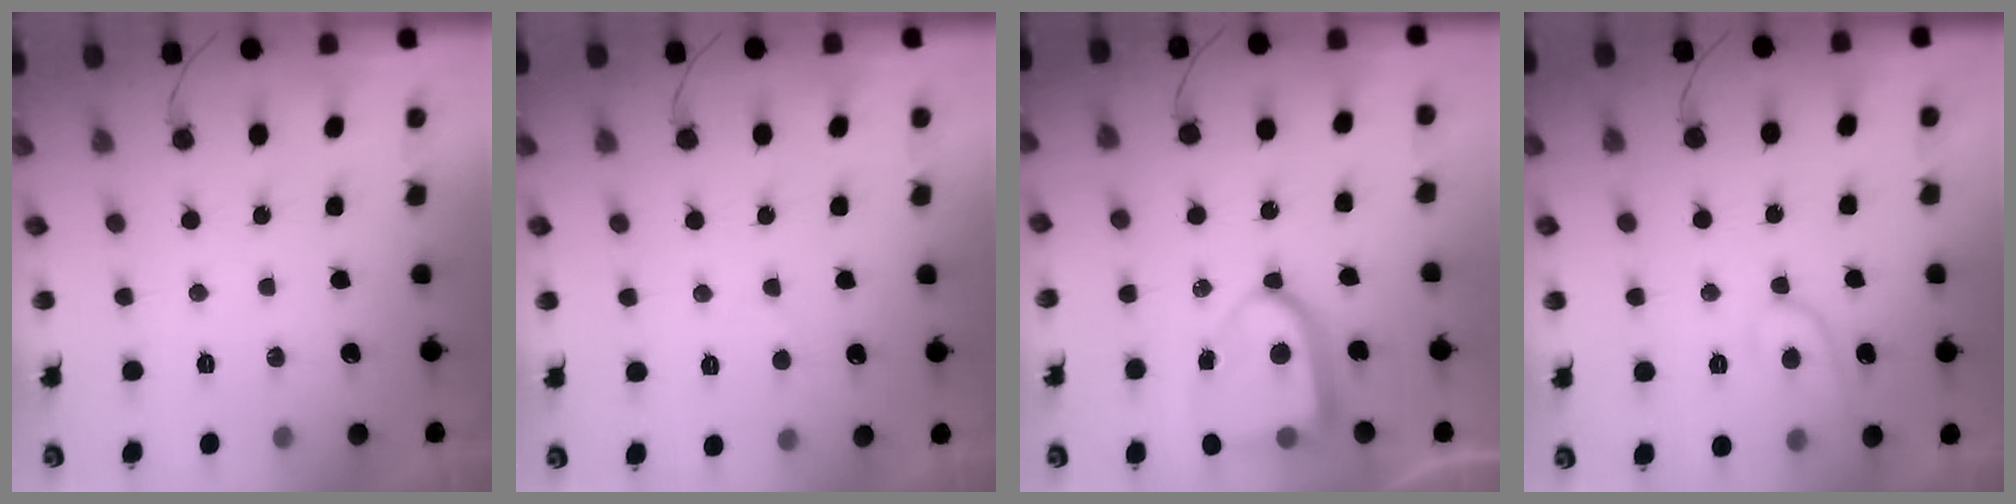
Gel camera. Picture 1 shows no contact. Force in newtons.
{"total": 2.6, "press": 2.5, "slide": 0.3}
{"total": 13.8, "press": 13.7, "slide": 1.4}
{"total": 8.2, "press": 8.1, "slide": 0.9}